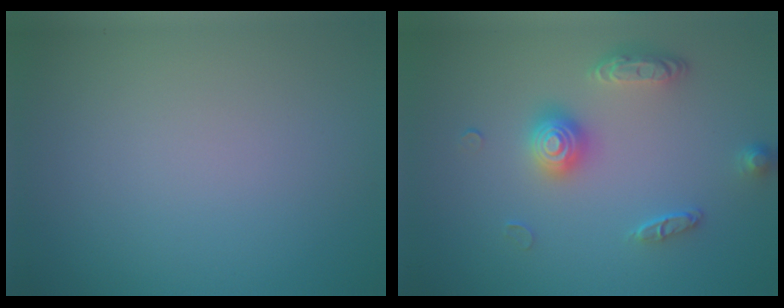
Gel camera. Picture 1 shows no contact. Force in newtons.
{"total": 3.4, "press": 3.0, "slide": 1.7}